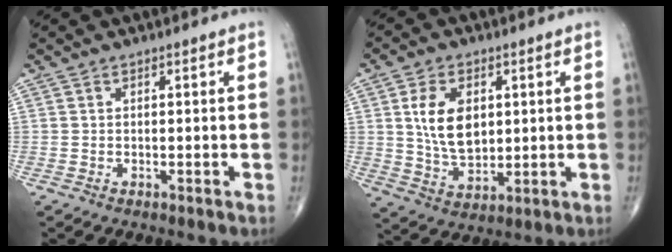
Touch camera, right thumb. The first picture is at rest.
{"total": 10.7, "force": [2.3, 6.7, 8.1], "torque": [-0.131, -0.014, 0.050]}